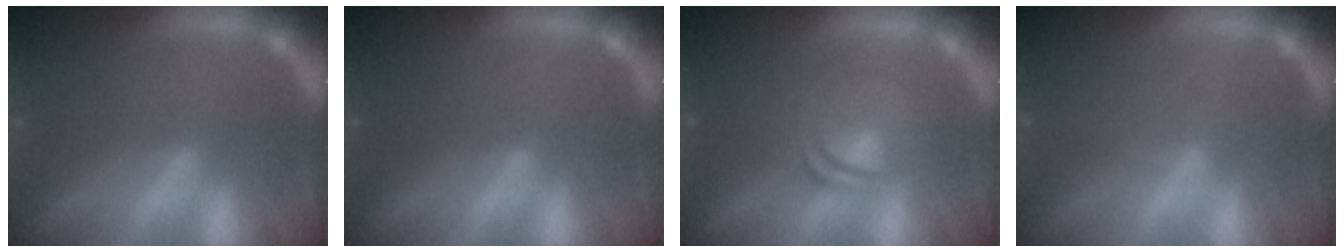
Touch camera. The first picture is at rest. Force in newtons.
{"total": 0.0}
{"total": 4.5}
{"total": 1.0}